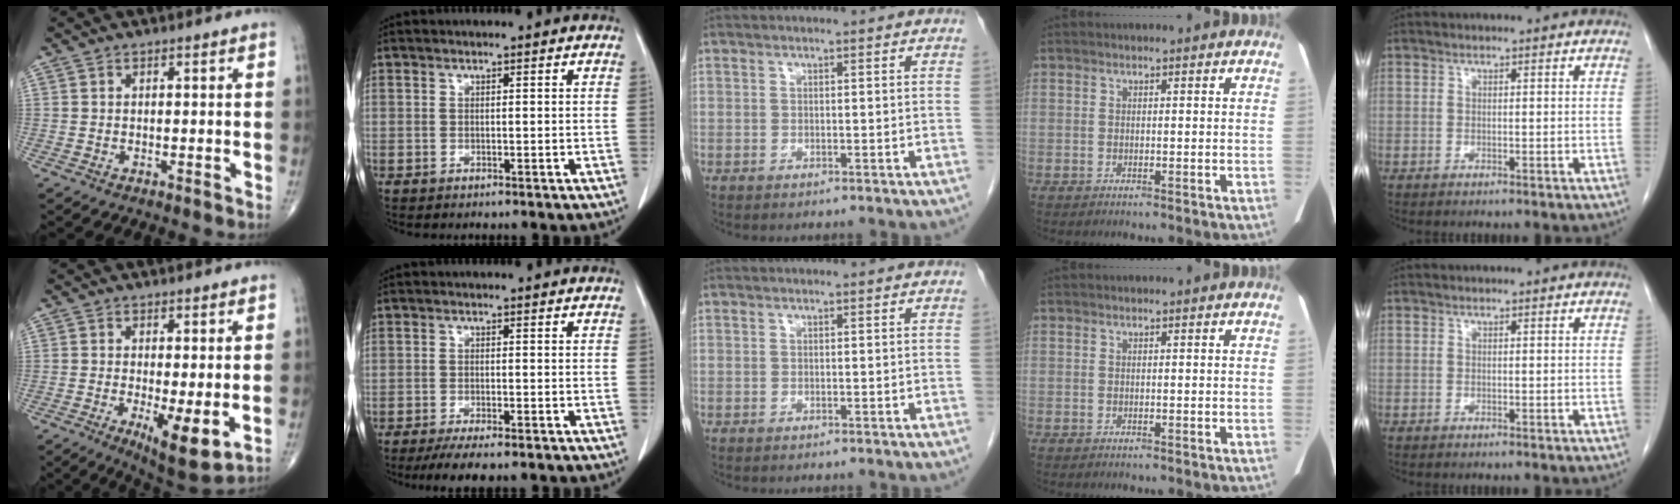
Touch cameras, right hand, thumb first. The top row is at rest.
{"thumb": {"total": 8.4, "force": [-1.6, 2.4, 7.9], "torque": [-0.124, -0.027, -0.019]}, "index": {"total": 8.9, "force": [-7.4, 1.5, 4.6], "torque": [-0.058, -0.008, -0.106]}}